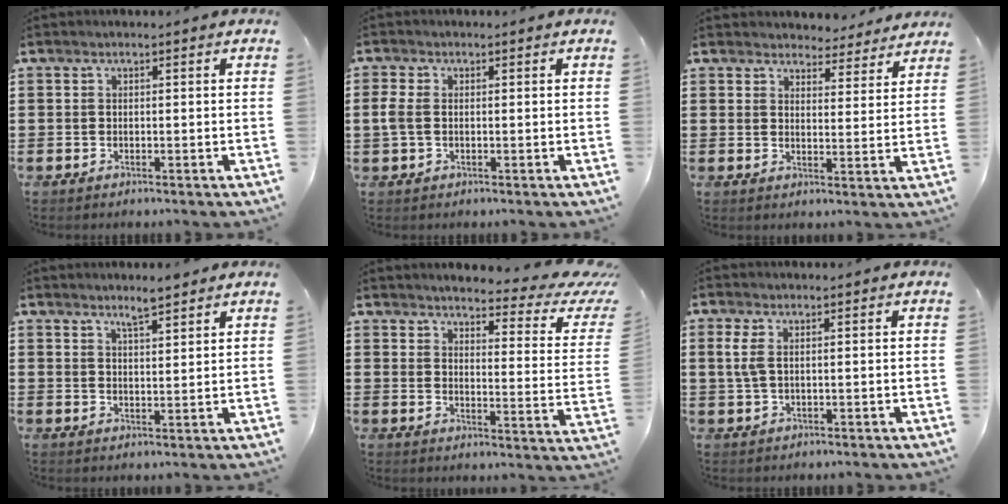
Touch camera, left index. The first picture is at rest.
{"total": 2.8, "force": [-0.1, 1.7, 2.2], "torque": [-0.069, -0.002, -0.009]}
{"total": 4.2, "force": [4.1, 0.5, 0.2], "torque": [-0.014, -0.022, 0.074]}
{"total": 3.5, "force": [3.1, 0.3, 1.8], "torque": [-0.031, -0.005, 0.053]}
{"total": 4.0, "force": [3.3, 0.4, 2.3], "torque": [-0.046, -0.033, 0.046]}
{"total": 2.5, "force": [0.5, 0.8, 2.4], "torque": [-0.064, -0.004, 0.003]}